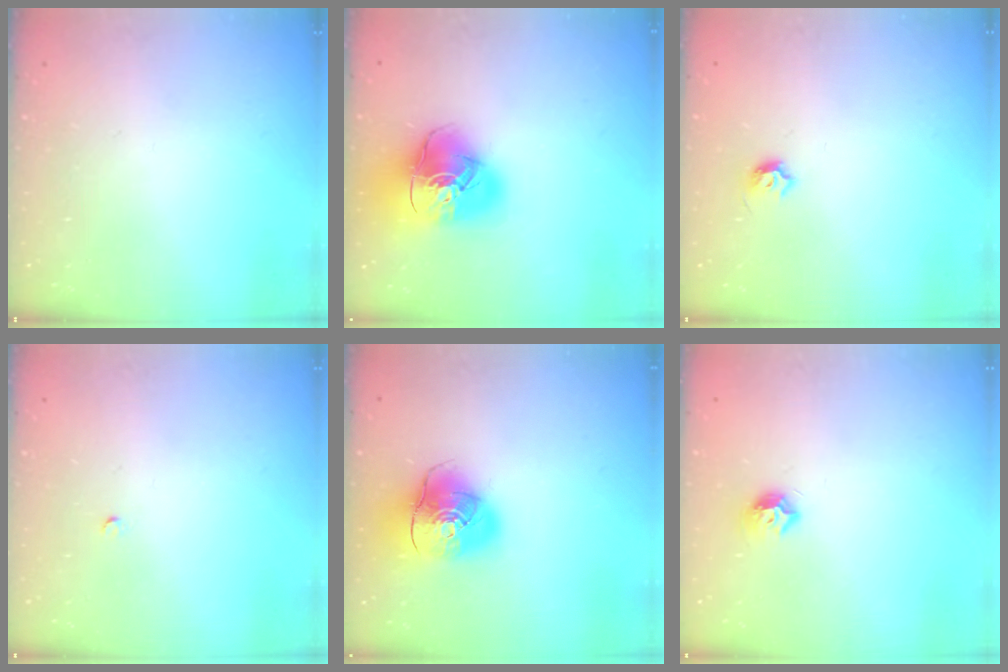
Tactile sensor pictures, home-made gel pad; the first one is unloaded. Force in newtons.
{"total": 19.5, "press": 19.4, "slide": 2.3}
{"total": 4.5, "press": 4.3, "slide": 1.0}
{"total": 2.0, "press": 2.0, "slide": 0.3}
{"total": 14.0, "press": 13.8, "slide": 2.3}
{"total": 7.9, "press": 7.9, "slide": 0.8}